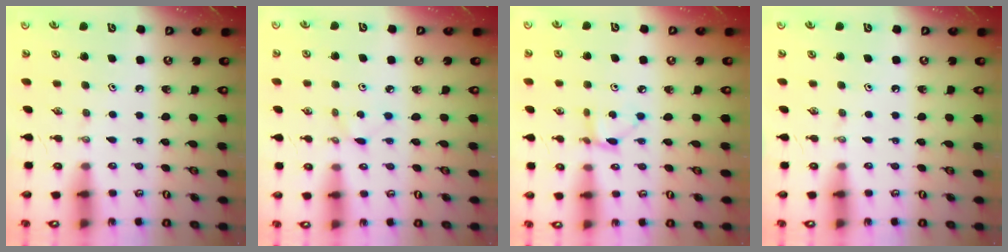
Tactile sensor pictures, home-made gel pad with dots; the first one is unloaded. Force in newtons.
{"total": 2.0, "press": 2.0, "slide": 0.3}
{"total": 4.0, "press": 4.0, "slide": 0.4}
{"total": 0.0}